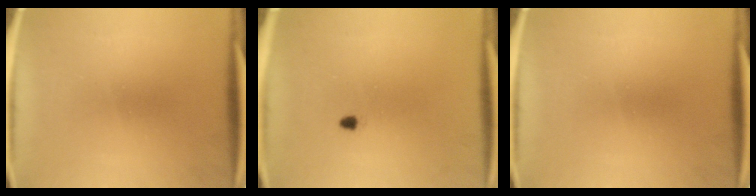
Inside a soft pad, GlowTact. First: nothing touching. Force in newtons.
{"total": 0.8}
{"total": 0.0}